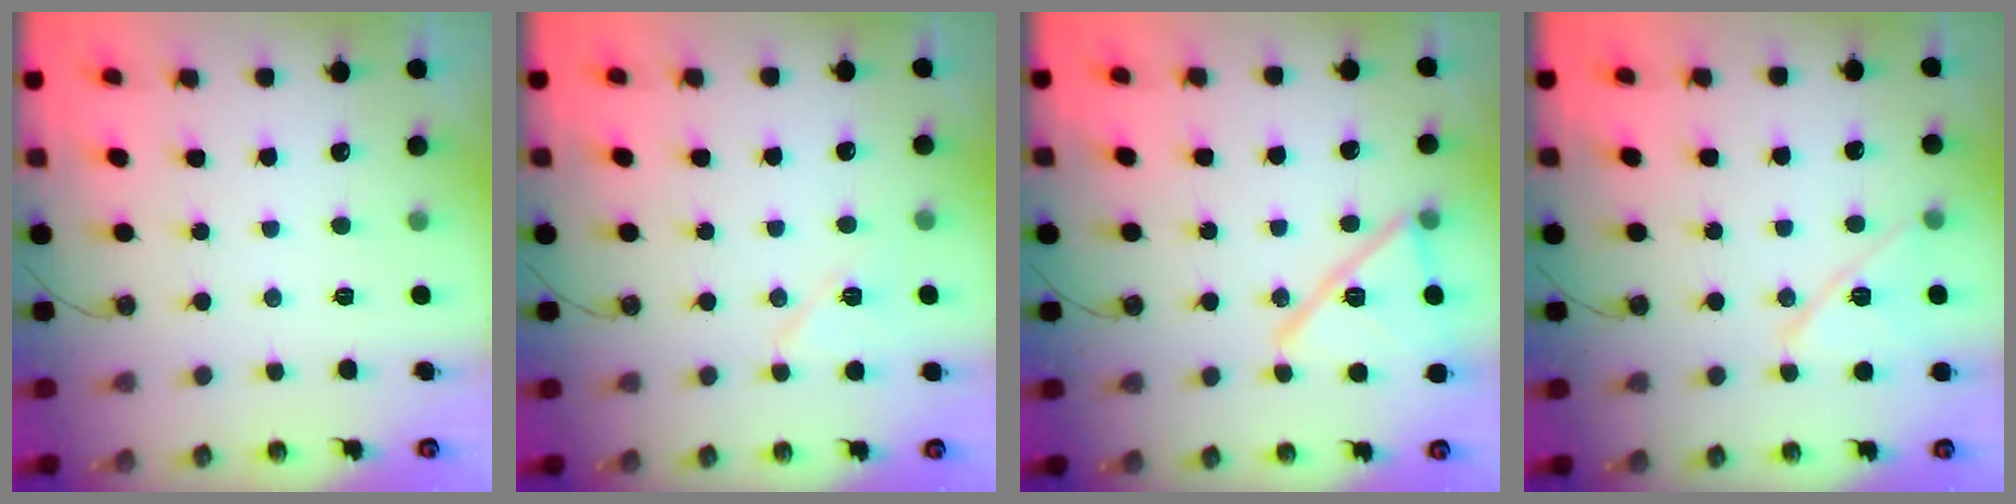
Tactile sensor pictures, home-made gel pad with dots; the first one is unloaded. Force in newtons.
{"total": 7.5, "press": 7.3, "slide": 1.8}
{"total": 16.4, "press": 15.6, "slide": 5.0}
{"total": 12.1, "press": 11.7, "slide": 3.3}